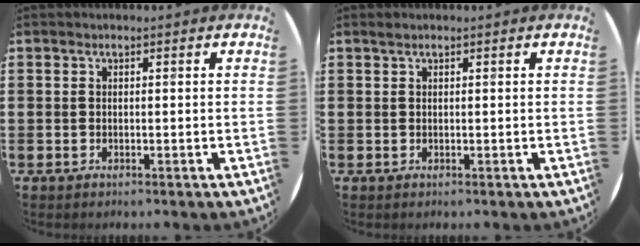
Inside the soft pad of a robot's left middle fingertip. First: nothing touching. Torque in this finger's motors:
{"motor_torque": [0.13, -0.02, 0.00, -0.01]}